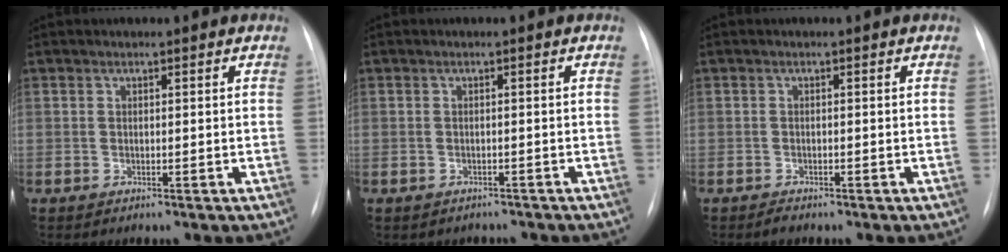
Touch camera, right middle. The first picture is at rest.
{"total": 2.9, "force": [-2.5, 1.5, 0.1], "torque": [-0.004, 0.008, -0.030]}
{"total": 0.8, "force": [-0.7, 0.2, 0.2], "torque": [-0.005, -0.002, -0.012]}